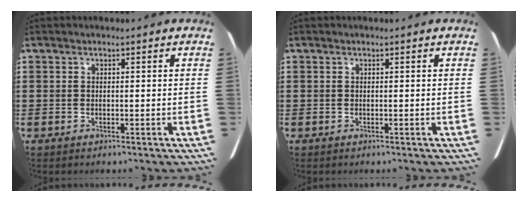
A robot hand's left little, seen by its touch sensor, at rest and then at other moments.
{"total": 0.0}